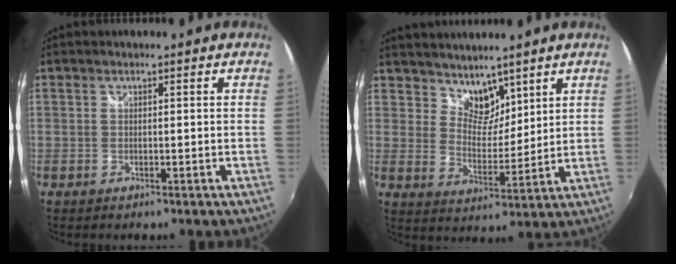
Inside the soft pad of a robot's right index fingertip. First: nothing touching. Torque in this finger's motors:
{"motor_torque": [-0.03, 0.19, 0.10, 0.00]}